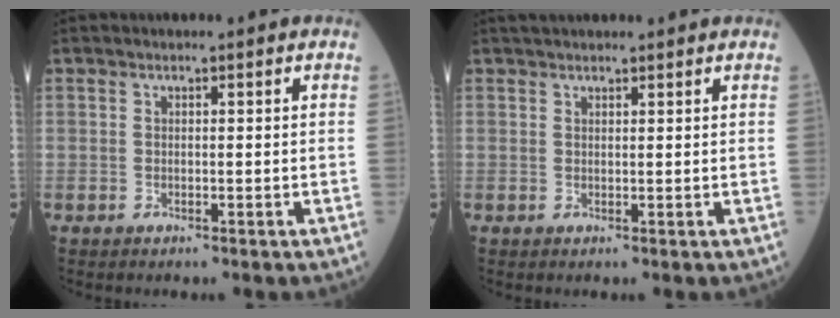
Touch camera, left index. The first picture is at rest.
{"total": 4.3, "force": [3.9, 0.7, 1.6], "torque": [-0.019, 0.037, 0.056]}